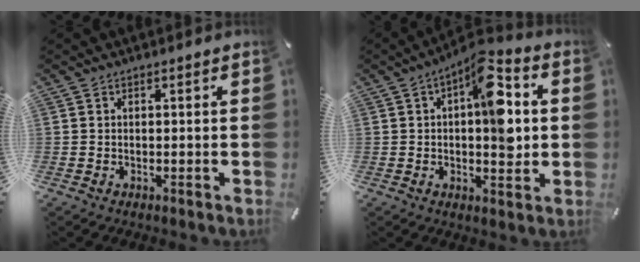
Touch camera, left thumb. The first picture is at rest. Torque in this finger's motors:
{"motor_torque": [1.16, 2.89, 1.31, -0.93, 0.50]}